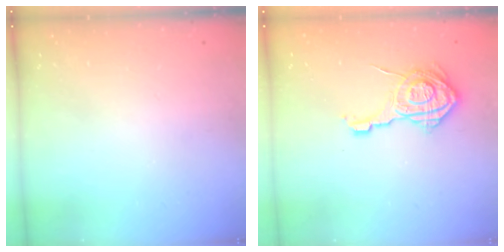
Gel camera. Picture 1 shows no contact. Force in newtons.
{"total": 16.3, "press": 16.3, "slide": 0.6}